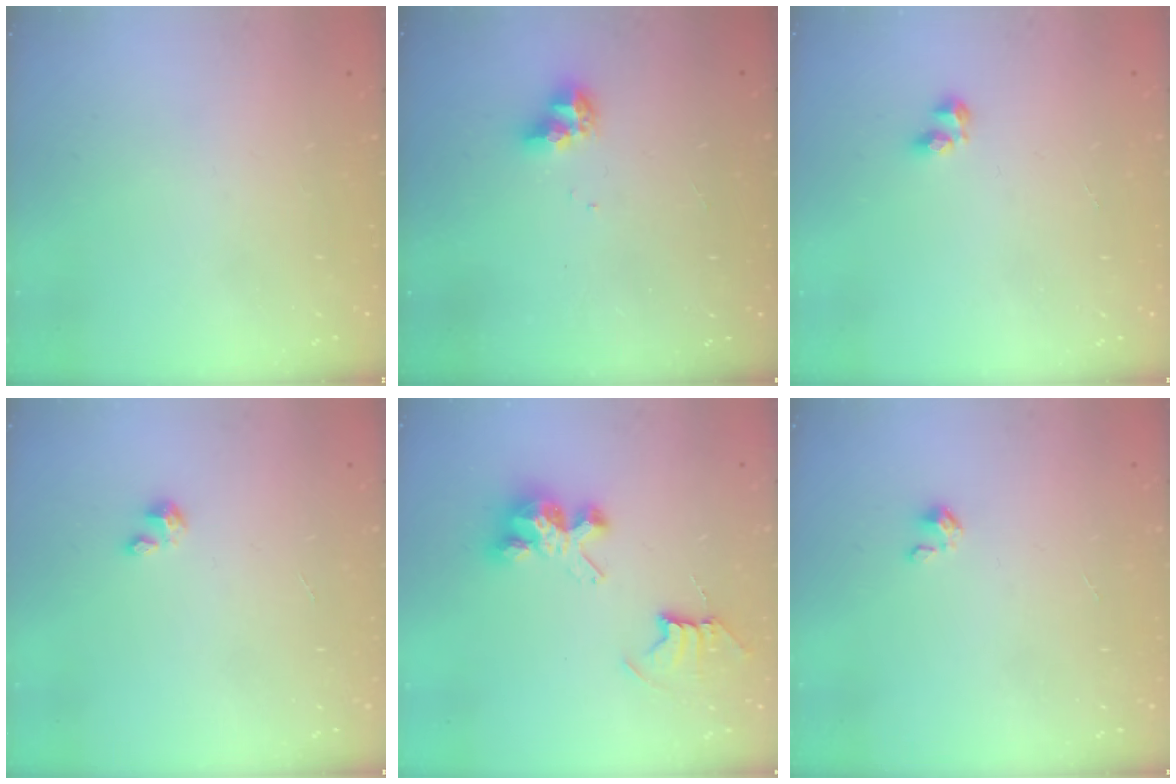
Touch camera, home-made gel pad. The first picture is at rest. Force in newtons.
{"total": 7.4, "press": 7.3, "slide": 1.0}
{"total": 2.5, "press": 2.3, "slide": 0.9}
{"total": 0.6, "press": 0.6, "slide": 0.3}
{"total": 8.1, "press": 8.1, "slide": 0.4}
{"total": 0.0}